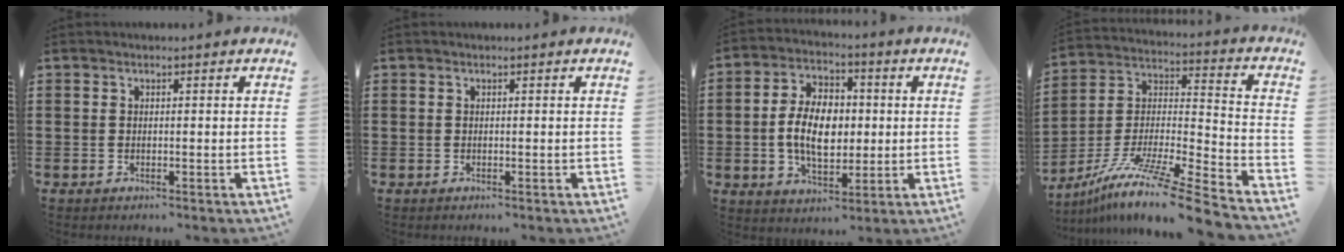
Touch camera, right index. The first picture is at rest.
{"total": 0.0}
{"total": 9.5, "force": [-0.2, 6.0, 7.3], "torque": [-0.151, 0.012, -0.008]}
{"total": 12.2, "force": [-9.9, -0.1, 7.1], "torque": [-0.119, 0.011, -0.189]}